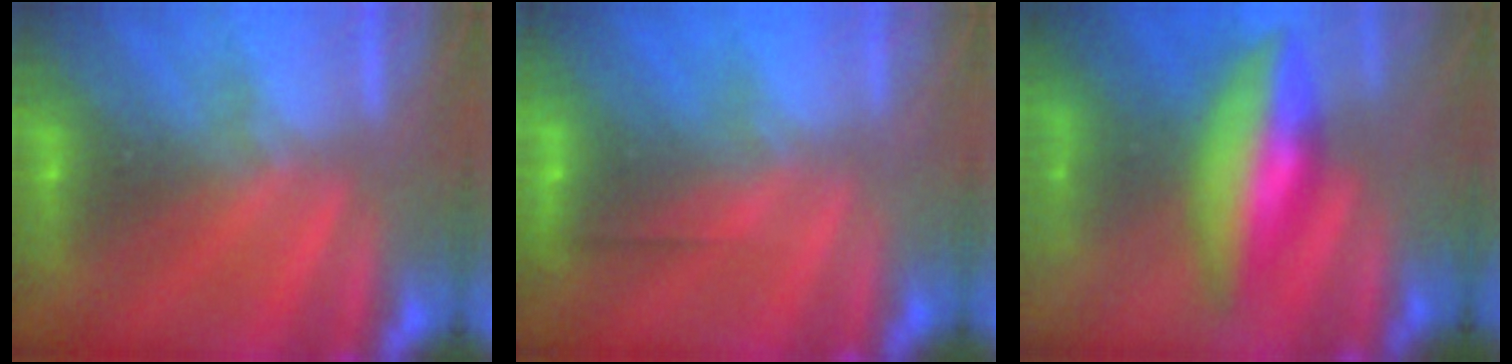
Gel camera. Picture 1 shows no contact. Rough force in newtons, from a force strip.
{"total": 2.6}
{"total": 7.2}